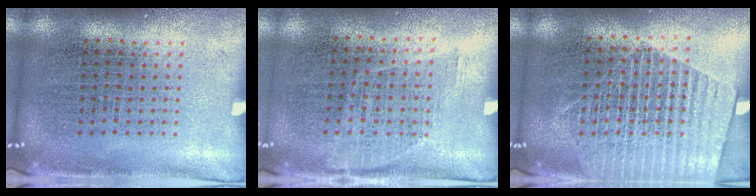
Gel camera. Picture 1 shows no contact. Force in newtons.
{"total": 1.1, "press": 0.9, "slide": 0.7}
{"total": 1.7, "press": 1.5, "slide": 0.8}